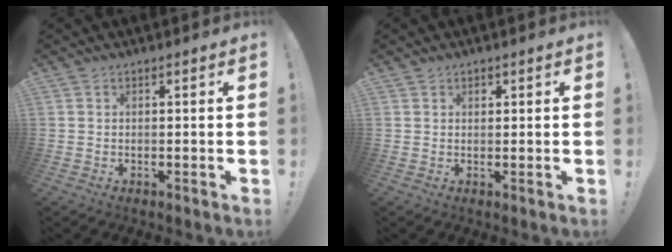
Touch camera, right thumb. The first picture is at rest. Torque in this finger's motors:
{"motor_torque": [-0.01, 0.19, 0.07, -0.13, 0.00]}